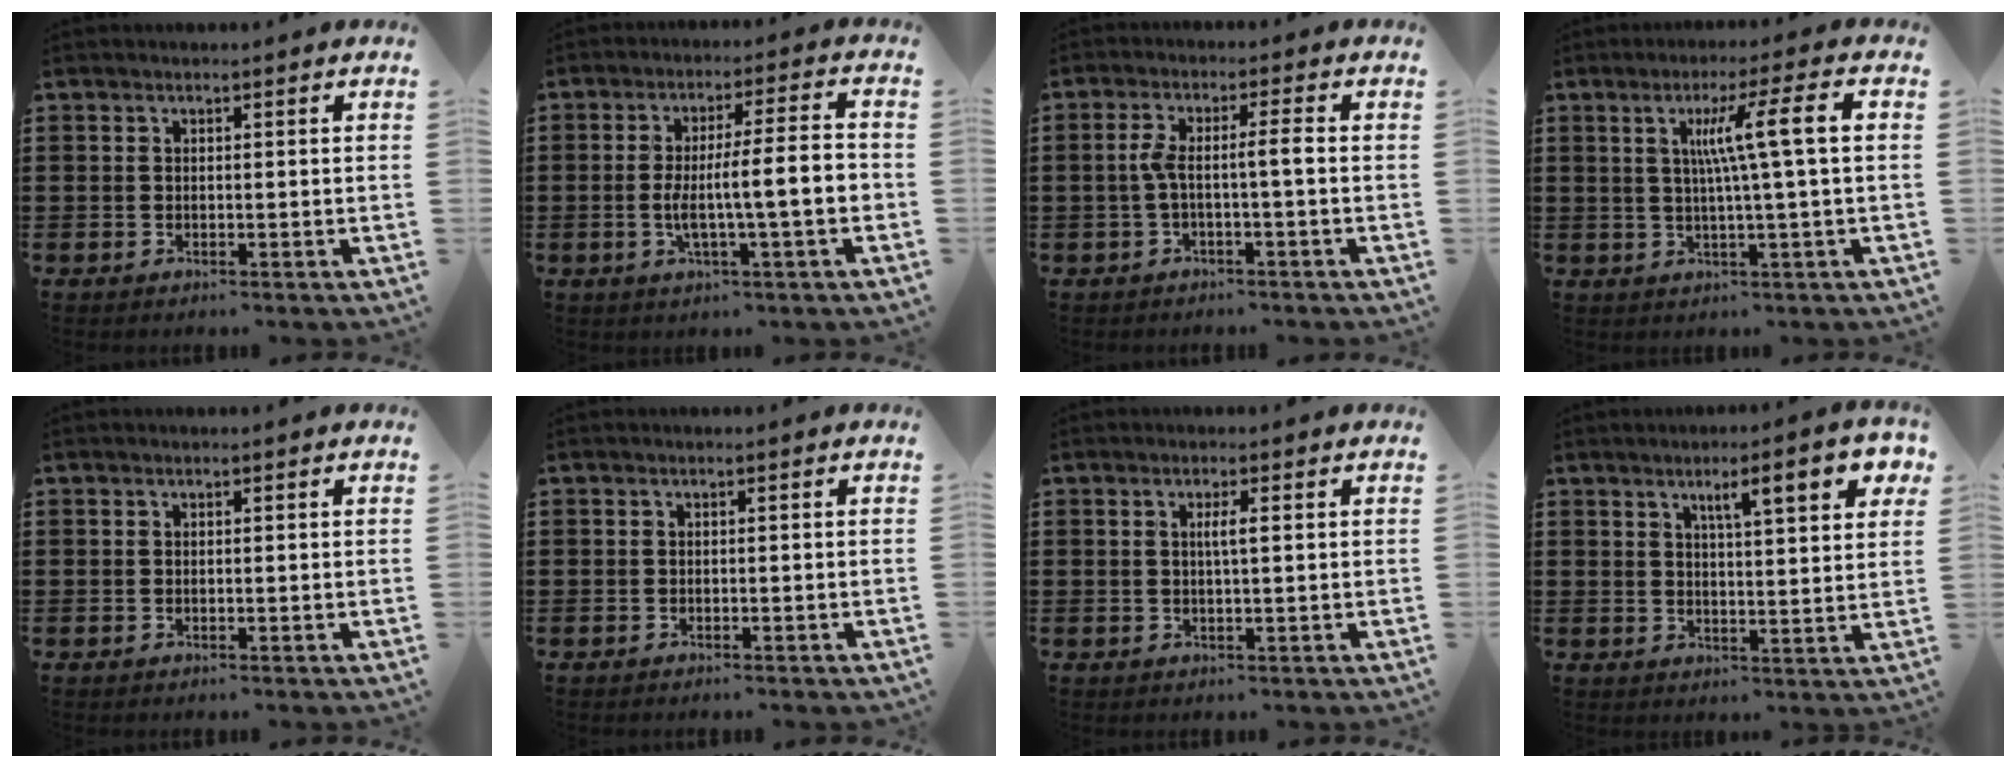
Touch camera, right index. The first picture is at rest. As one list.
[{"total": 9.1, "force": [-1.3, 1.1, 8.9], "torque": [-0.152, -0.004, -0.030]}, {"total": 4.3, "force": [-0.5, 0.3, 4.2], "torque": [-0.087, -0.001, -0.017]}, {"total": 8.5, "force": [1.3, -0.6, 8.3], "torque": [-0.158, 0.003, 0.010]}, {"total": 0.0}, {"total": 0.0}, {"total": 1.9, "force": [0.3, 0.1, 1.8], "torque": [-0.036, 0.000, 0.004]}, {"total": 7.1, "force": [3.9, 1.2, 5.8], "torque": [-0.096, -0.002, 0.058]}]